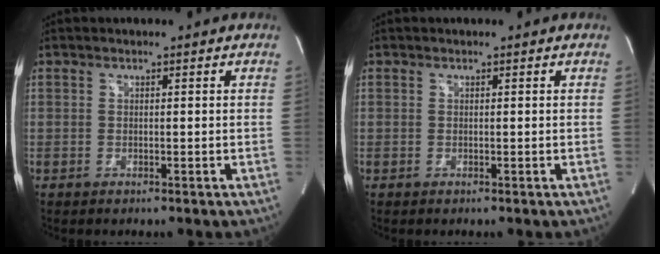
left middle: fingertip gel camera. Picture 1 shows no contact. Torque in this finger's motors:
{"motor_torque": [-0.11, 0.16, -0.03, -0.01]}